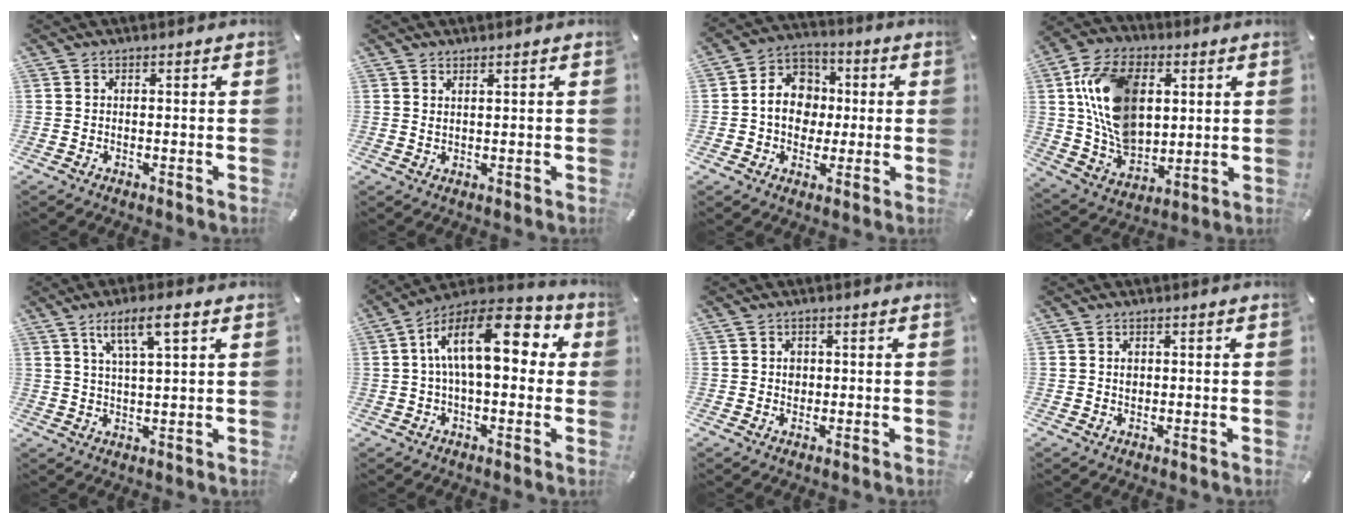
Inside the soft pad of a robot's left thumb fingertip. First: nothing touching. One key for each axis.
{"total": 1.1, "fx": 0.9, "fy": 0.1, "fz": 0.7, "tx": -0.014, "ty": -0.002, "tz": 0.016}
{"total": 10.8, "fx": -0.7, "fy": 9.4, "fz": 5.2, "tx": -0.100, "ty": 0.019, "tz": -0.013}
{"total": 18.2, "fx": 4.2, "fy": 12.7, "fz": 12.4, "tx": -0.260, "ty": 0.007, "tz": 0.082}
{"total": 7.9, "fx": 4.4, "fy": 1.9, "fz": 6.2, "tx": -0.123, "ty": -0.002, "tz": 0.075}
{"total": 17.6, "fx": 3.6, "fy": 8.5, "fz": 15.0, "tx": -0.244, "ty": -0.001, "tz": 0.059}
{"total": 2.1, "fx": 0.1, "fy": 2.0, "fz": 0.8, "tx": -0.002, "ty": 0.000, "tz": -0.004}
{"total": 1.3, "fx": 0.2, "fy": 1.1, "fz": 0.6, "tx": -0.014, "ty": 0.004, "tz": 0.004}